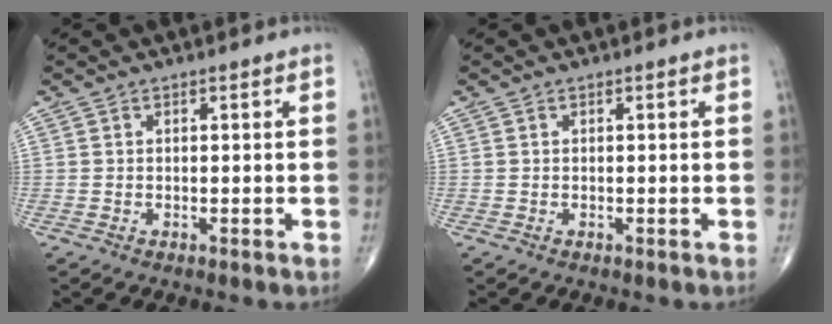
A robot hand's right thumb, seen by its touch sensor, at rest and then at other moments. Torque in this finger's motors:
{"motor_torque": [0.01, 0.01, 0.00, 0.00, 0.02]}